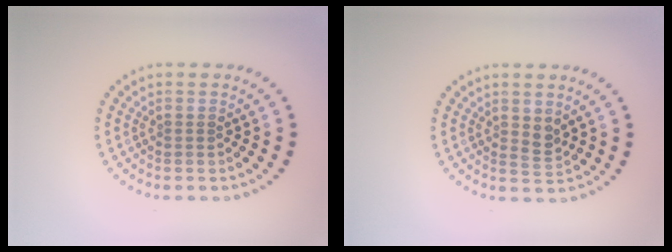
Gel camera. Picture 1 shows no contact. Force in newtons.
{"total": 1.3, "press": 1.1, "slide": 0.6}